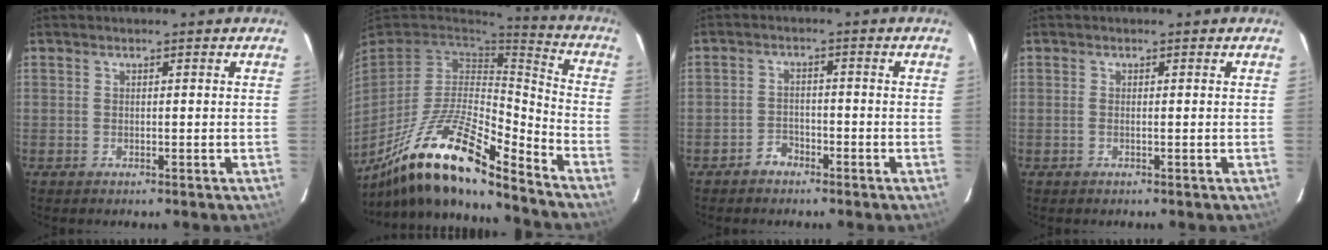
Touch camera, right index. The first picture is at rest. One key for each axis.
{"total": 20.4, "fx": -13.9, "fy": 4.6, "fz": 14.2, "tx": -0.277, "ty": -0.026, "tz": -0.258}
{"total": 2.9, "fx": -2.3, "fy": 1.7, "fz": 0.5, "tx": -0.012, "ty": 0.008, "tz": -0.037}
{"total": 0.5, "fx": -0.1, "fy": -0.1, "fz": 0.5, "tx": -0.011, "ty": 0.000, "tz": -0.004}